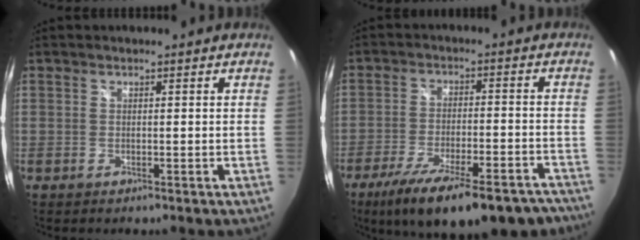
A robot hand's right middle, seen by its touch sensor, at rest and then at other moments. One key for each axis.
{"total": 22.5, "fx": -17.2, "fy": 7.0, "fz": 12.7, "tx": -0.222, "ty": -0.040, "tz": -0.243}